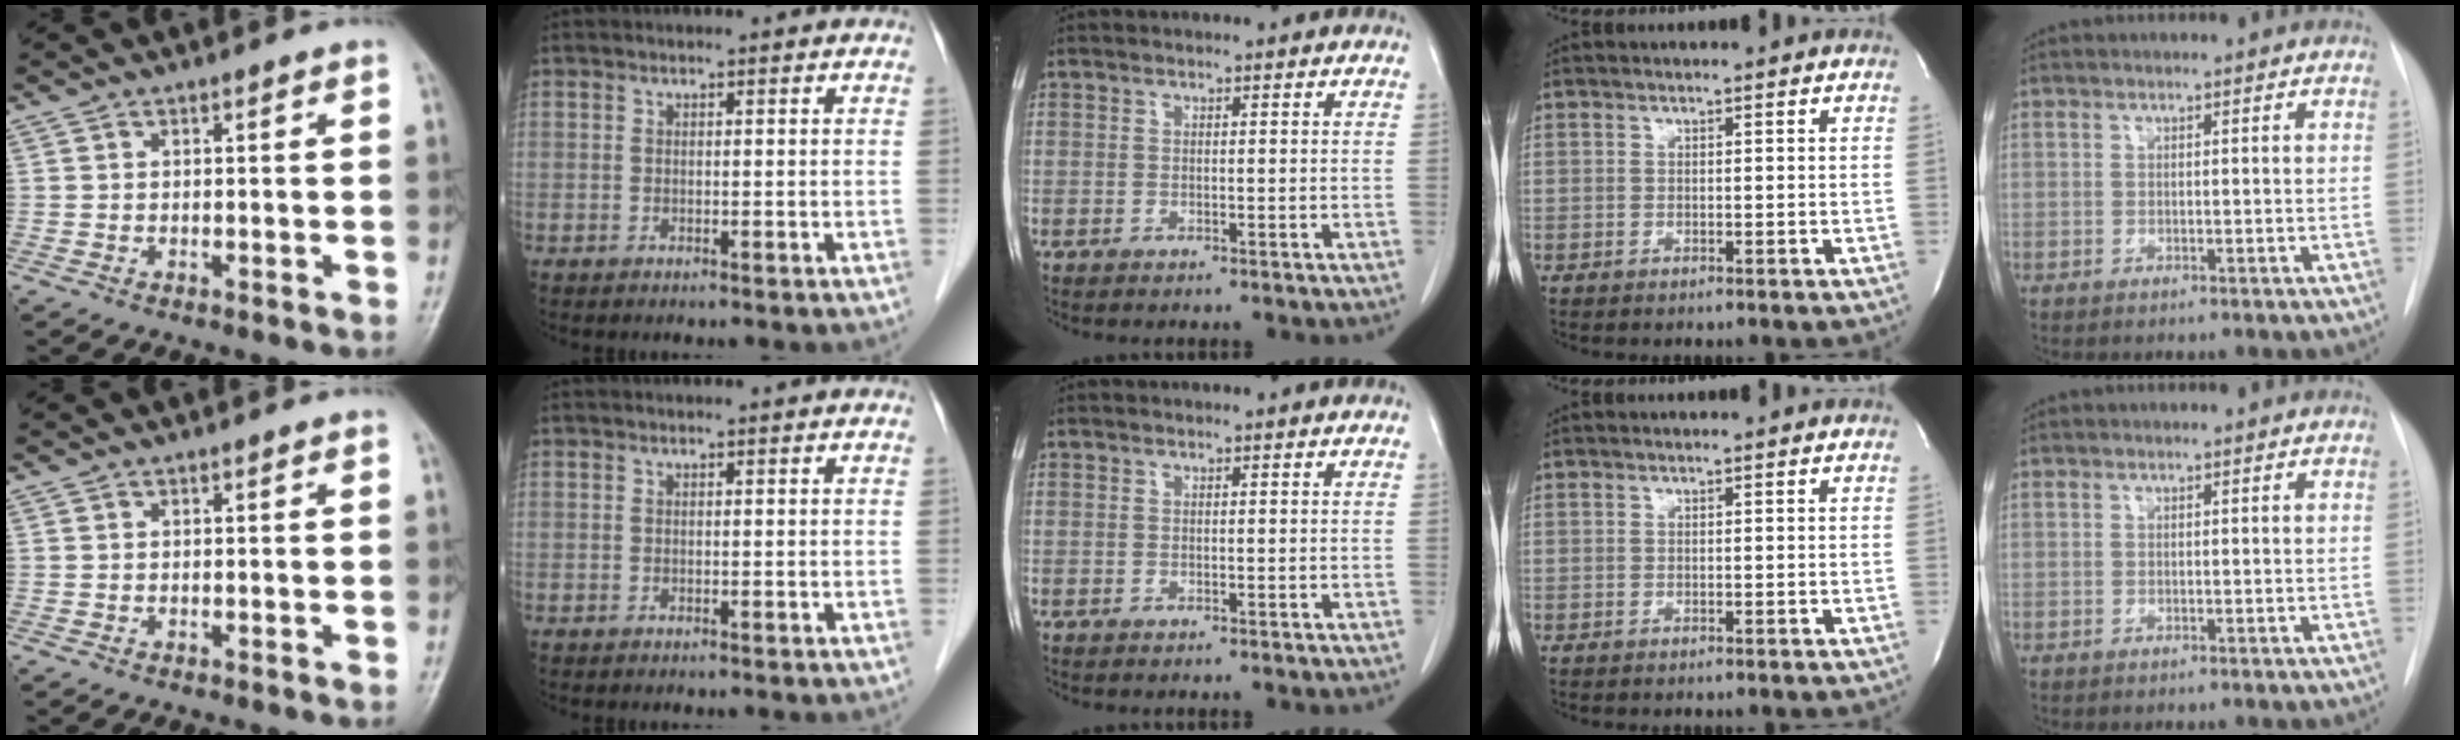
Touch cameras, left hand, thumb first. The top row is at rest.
{}